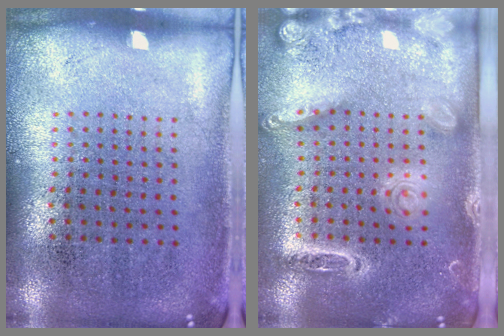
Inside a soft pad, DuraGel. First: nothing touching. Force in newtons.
{"total": 2.2, "press": 1.9, "slide": 1.1}